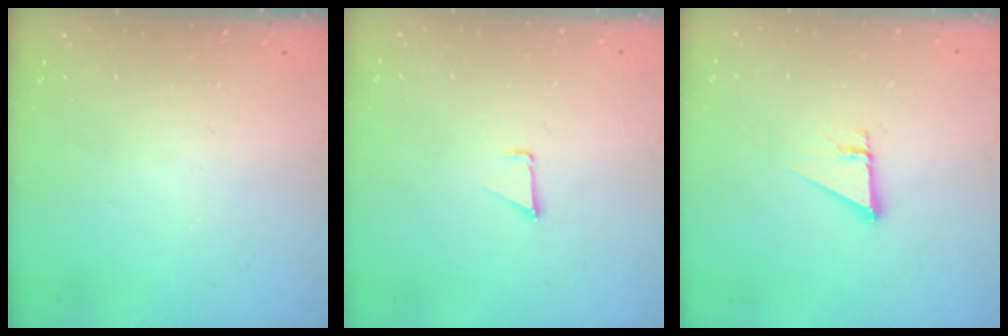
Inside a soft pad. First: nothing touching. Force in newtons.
{"total": 0.9, "press": 0.9, "slide": 0.1}
{"total": 2.7, "press": 2.7, "slide": 0.2}